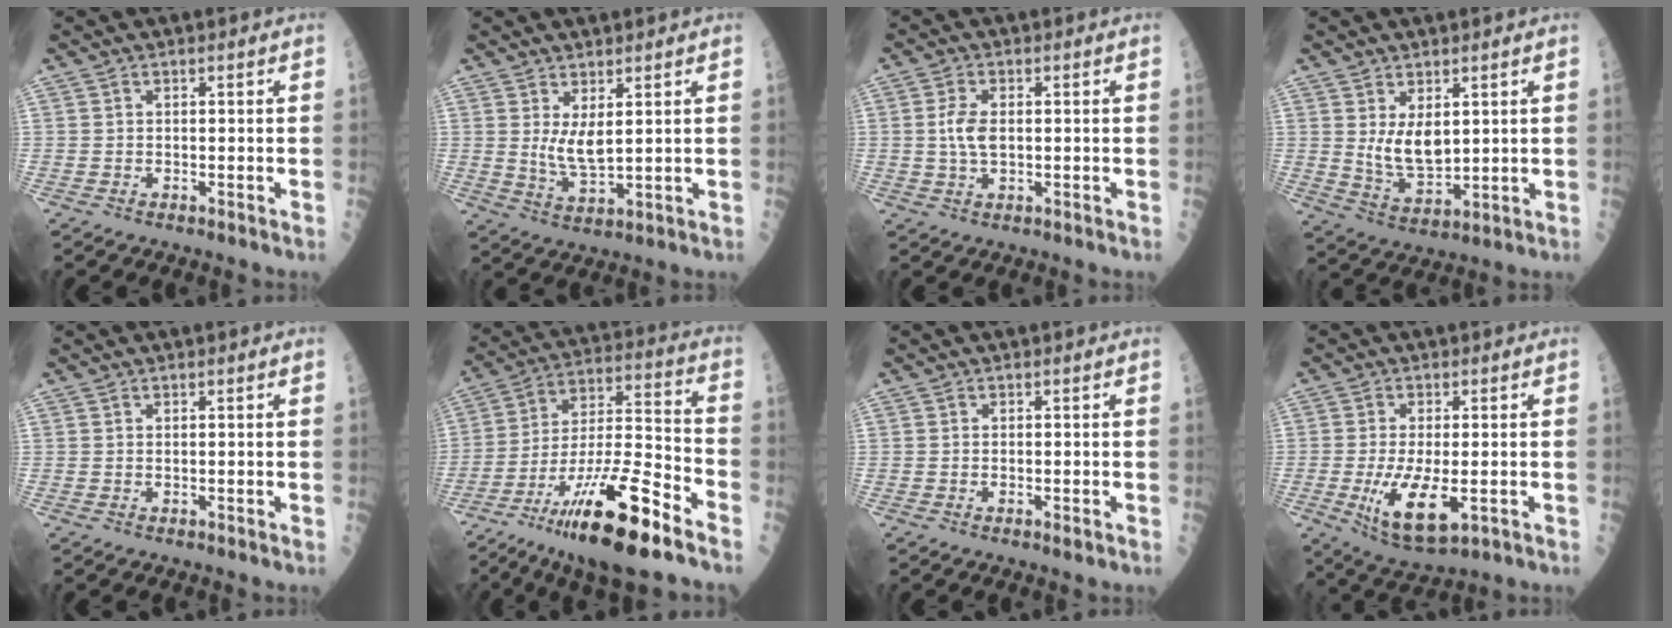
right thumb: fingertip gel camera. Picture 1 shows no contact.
{"total": 5.1, "force": [1.6, 1.6, 4.6], "torque": [-0.086, -0.025, 0.041]}
{"total": 4.3, "force": [0.1, 2.2, 3.7], "torque": [-0.074, 0.001, 0.003]}
{"total": 7.2, "force": [2.0, 3.8, 5.8], "torque": [-0.088, -0.028, 0.052]}
{"total": 0.0}
{"total": 23.3, "force": [-13.4, 4.7, 18.5], "torque": [-0.339, 0.044, -0.232]}
{"total": 1.1, "force": [-0.3, 0.2, 1.0], "torque": [-0.014, -0.003, -0.005]}
{"total": 10.7, "force": [-2.4, 4.0, 9.6], "torque": [-0.175, -0.022, -0.030]}